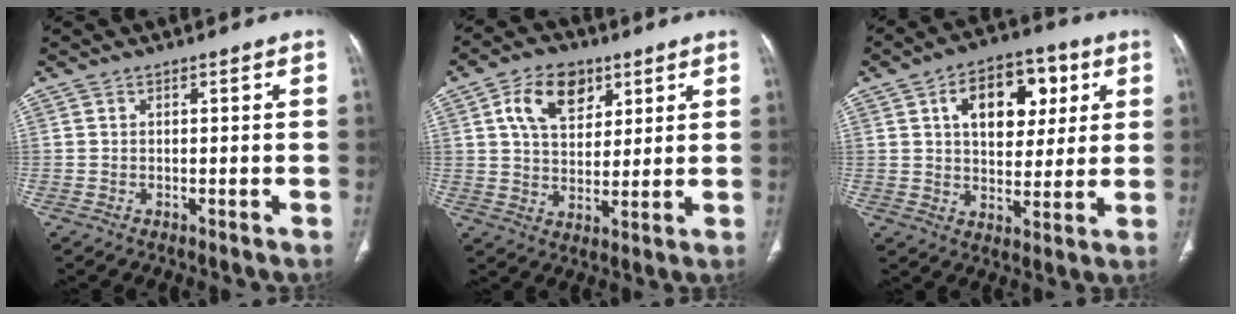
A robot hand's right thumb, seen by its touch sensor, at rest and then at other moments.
{"total": 11.1, "force": [4.7, 7.4, 6.8], "torque": [-0.092, -0.011, 0.082]}
{"total": 14.5, "force": [4.8, 9.1, 10.3], "torque": [-0.109, 0.001, 0.074]}